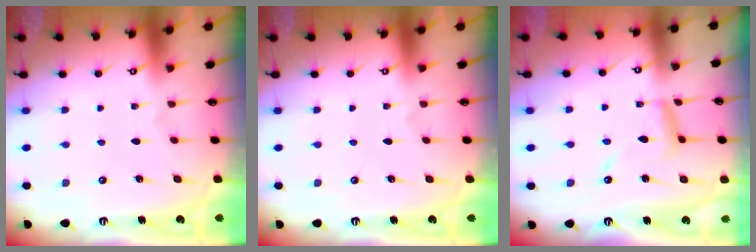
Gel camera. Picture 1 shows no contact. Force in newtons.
{"total": 0.0}
{"total": 10.4, "press": 10.3, "slide": 0.9}